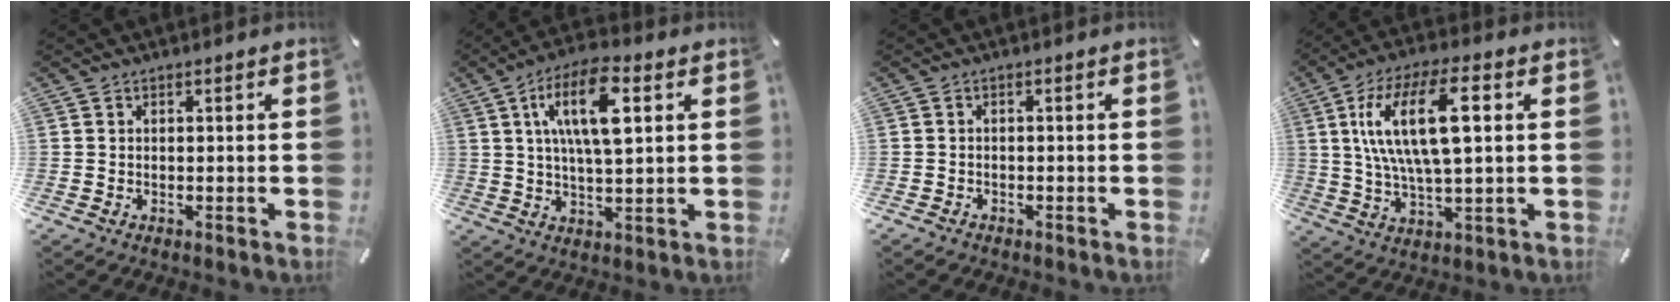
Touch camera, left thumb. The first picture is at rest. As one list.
[{"total": 12.9, "force": [4.2, 4.5, 11.3], "torque": [-0.210, 0.005, 0.069]}, {"total": 1.1, "force": [-0.9, 0.6, 0.3], "torque": [-0.005, 0.003, -0.020]}, {"total": 17.1, "force": [4.1, 6.2, 15.4], "torque": [-0.326, 0.001, 0.061]}]